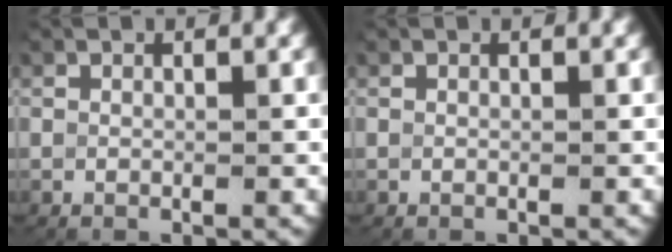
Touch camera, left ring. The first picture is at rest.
{"total": 0.0}